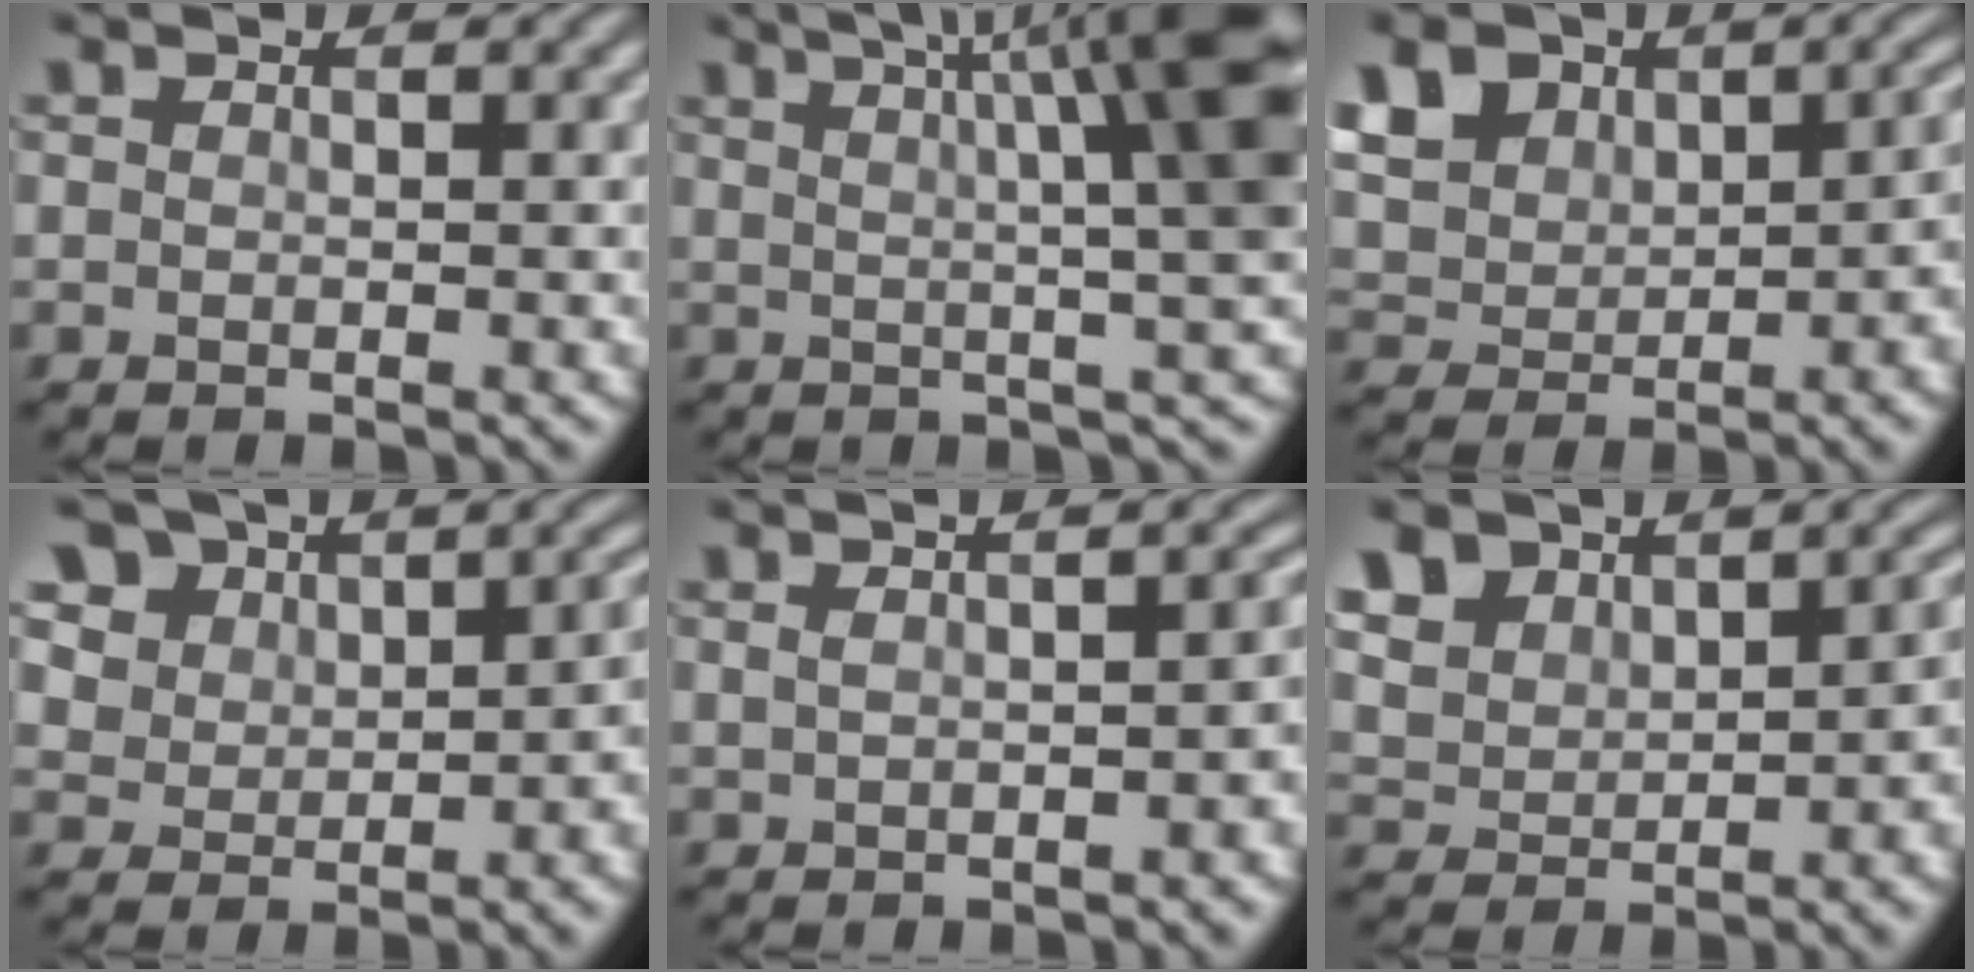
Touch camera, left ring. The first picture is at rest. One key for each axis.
{"total": 11.8, "fx": 3.7, "fy": 2.6, "fz": 10.9, "tx": -0.103, "ty": 0.023, "tz": 0.042}
{"total": 8.6, "fx": 2.6, "fy": 6.3, "fz": 5.2, "tx": -0.087, "ty": 0.007, "tz": 0.043}
{"total": 8.7, "fx": 3.8, "fy": 6.8, "fz": 4.0, "tx": -0.045, "ty": 0.006, "tz": 0.064}
{"total": 4.0, "fx": 0.0, "fy": 1.8, "fz": 3.6, "tx": -0.037, "ty": 0.007, "tz": 0.007}
{"total": 7.6, "fx": 2.8, "fy": 5.6, "fz": 4.4, "tx": -0.075, "ty": 0.012, "tz": 0.049}